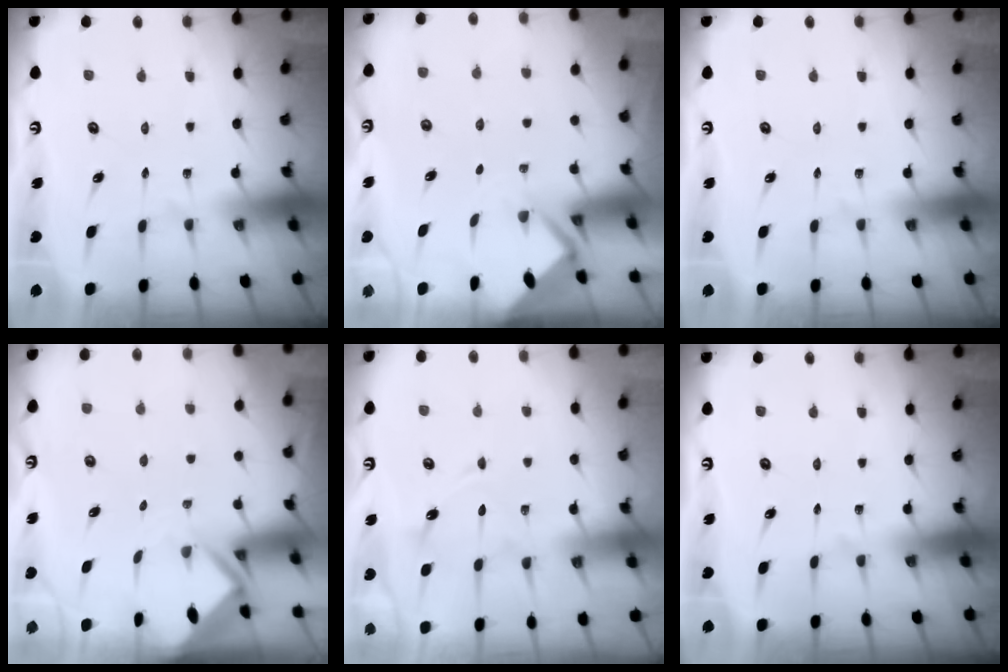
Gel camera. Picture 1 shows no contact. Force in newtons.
{"total": 2.5, "press": 2.5, "slide": 0.1}
{"total": 0.0}
{"total": 3.0, "press": 3.0, "slide": 0.2}
{"total": 9.2, "press": 9.2, "slide": 0.7}
{"total": 0.0}